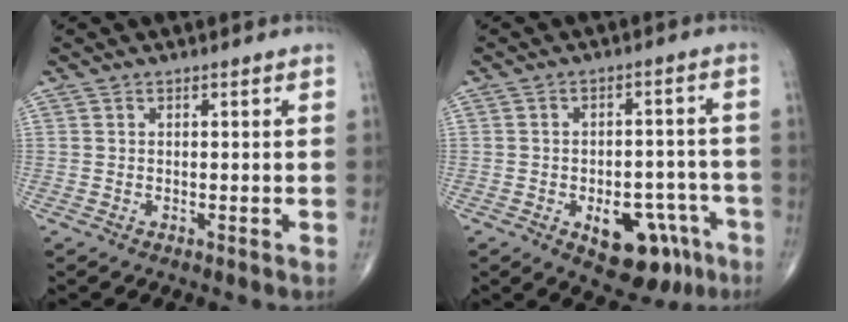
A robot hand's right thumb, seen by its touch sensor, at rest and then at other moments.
{"total": 12.7, "force": [-6.1, 7.2, 8.5], "torque": [-0.081, 0.041, -0.071]}